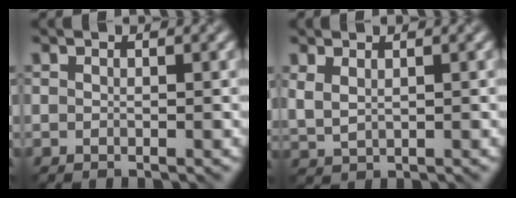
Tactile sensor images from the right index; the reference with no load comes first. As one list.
[{"total": 1.7, "force": [0.9, 1.0, 1.1], "torque": [-0.036, 0.001, 0.023]}]